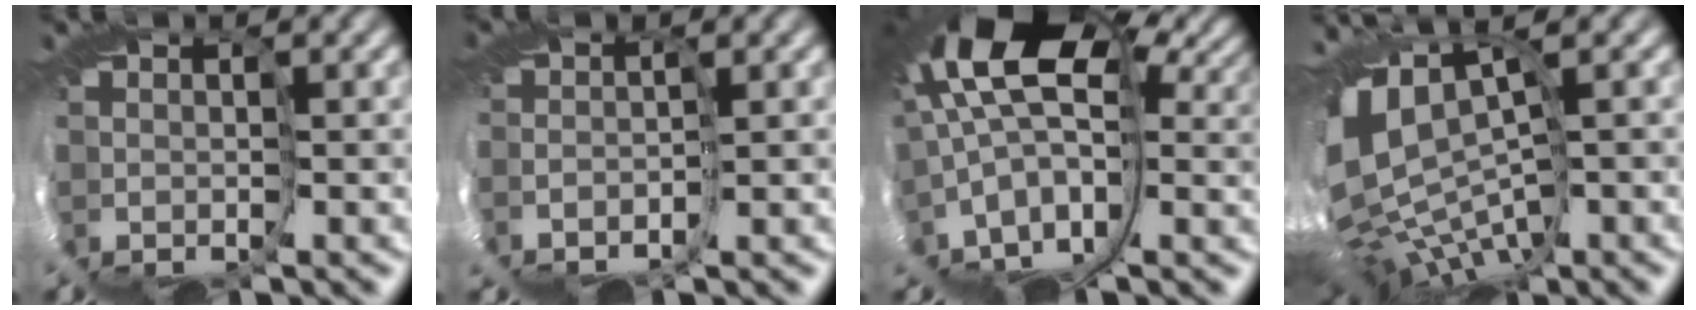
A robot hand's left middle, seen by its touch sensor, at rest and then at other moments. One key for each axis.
{"total": 2.5, "fx": -2.2, "fy": -1.2, "fz": 0.2, "tx": -0.038, "ty": 0.005, "tz": -0.034}
{"total": 10.7, "fx": 2.8, "fy": 4.0, "fz": 9.5, "tx": -0.194, "ty": 0.001, "tz": 0.064}
{"total": 7.4, "fx": -2.0, "fy": 2.9, "fz": 6.5, "tx": -0.138, "ty": 0.005, "tz": 0.005}